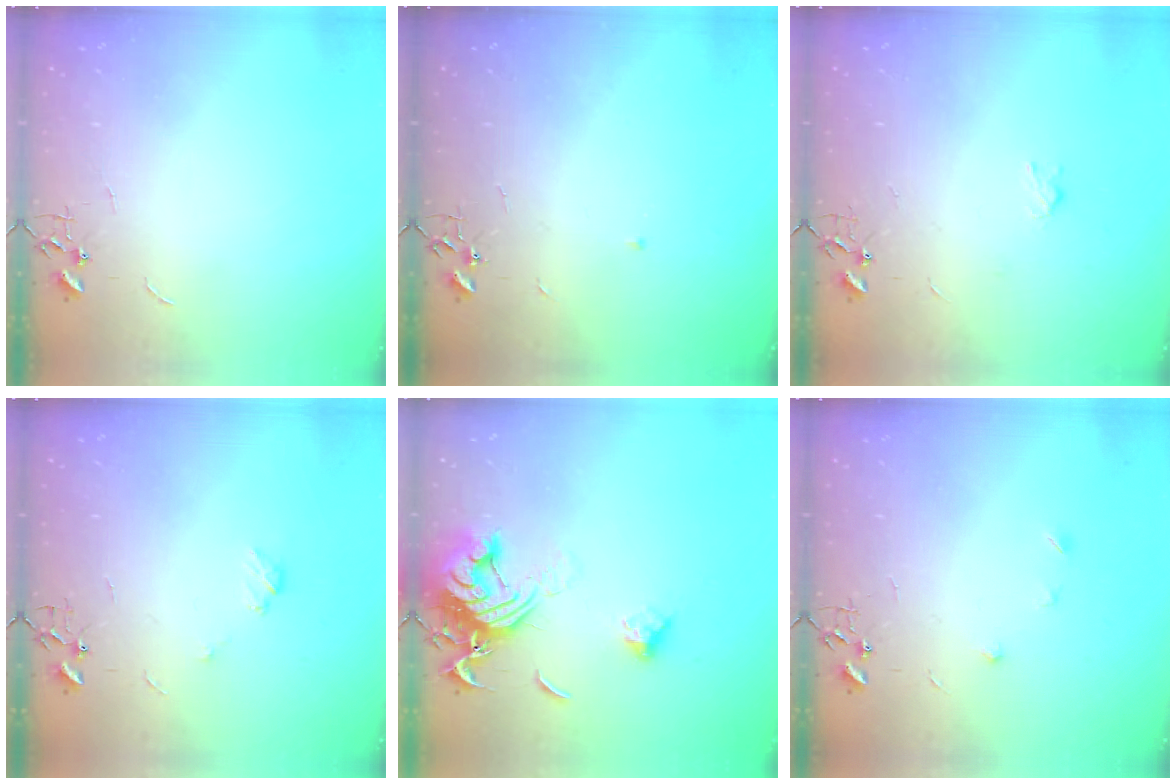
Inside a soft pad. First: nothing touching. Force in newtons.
{"total": 4.2, "press": 4.2, "slide": 0.6}
{"total": 3.2, "press": 3.1, "slide": 0.7}
{"total": 4.9, "press": 4.9, "slide": 0.6}
{"total": 14.3, "press": 14.2, "slide": 1.7}
{"total": 5.7, "press": 5.7, "slide": 0.7}